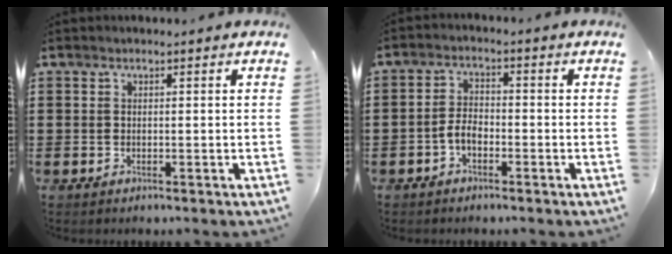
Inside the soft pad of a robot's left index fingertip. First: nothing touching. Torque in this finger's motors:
{"motor_torque": [0.83, 0.40, 0.45, 0.06]}